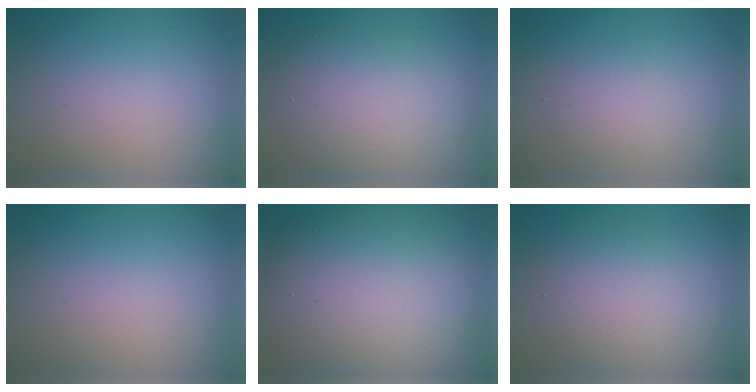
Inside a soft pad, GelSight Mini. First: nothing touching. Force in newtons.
{"total": 5.6, "press": 5.6, "slide": 0.2}
{"total": 1.9, "press": 1.9, "slide": 0.0}
{"total": 0.0}
{"total": 11.9, "press": 11.8, "slide": 0.7}
{"total": 3.9, "press": 3.9, "slide": 0.1}